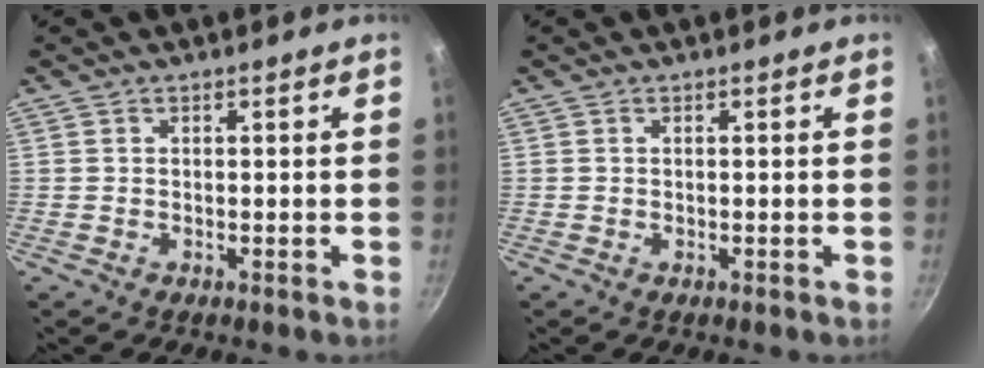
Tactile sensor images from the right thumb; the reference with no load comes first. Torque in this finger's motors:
{"motor_torque": [-0.18, 0.27, 0.24, -0.34, 0.00]}